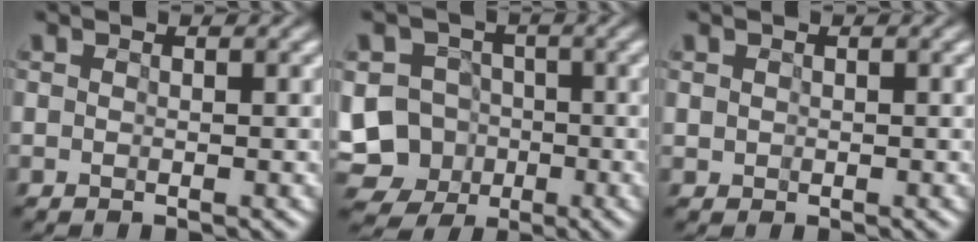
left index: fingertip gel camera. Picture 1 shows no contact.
{"total": 12.6, "force": [-4.2, 11.5, 2.9], "torque": [-0.103, -0.016, -0.066]}
{"total": 0.8, "force": [0.2, 0.7, 0.3], "torque": [0.004, 0.008, 0.003]}